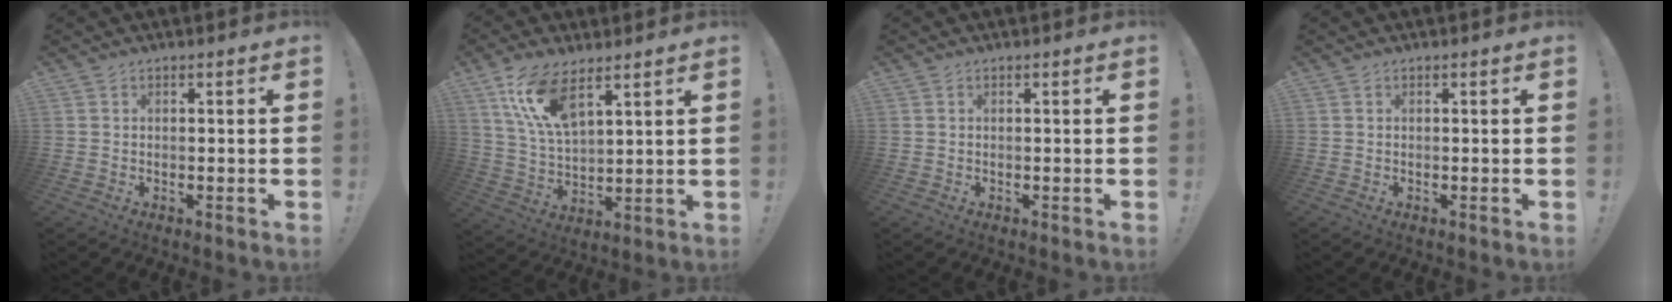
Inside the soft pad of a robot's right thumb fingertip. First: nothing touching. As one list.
[{"total": 12.4, "force": [7.9, 4.5, 8.5], "torque": [-0.180, -0.029, 0.146]}, {"total": 0.0}, {"total": 0.0}]